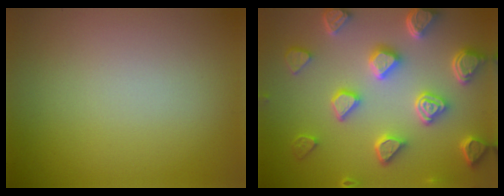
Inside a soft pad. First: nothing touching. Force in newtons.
{"total": 7.1, "press": 5.7, "slide": 4.1}